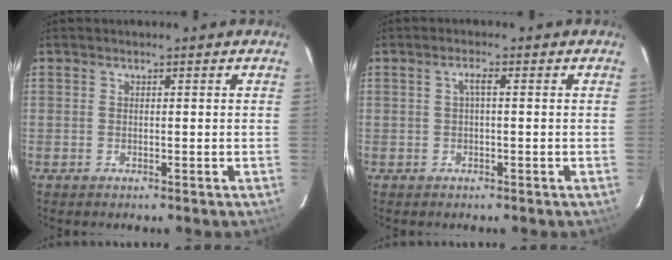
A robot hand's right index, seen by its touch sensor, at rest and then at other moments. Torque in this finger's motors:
{"motor_torque": [0.46, -0.07, 0.25, 0.05]}